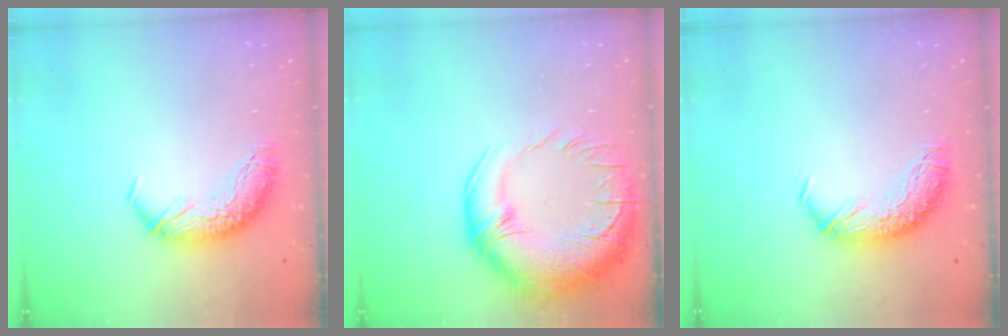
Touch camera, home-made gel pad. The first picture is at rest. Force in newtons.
{"total": 11.3, "press": 9.8, "slide": 5.7}
{"total": 0.0}